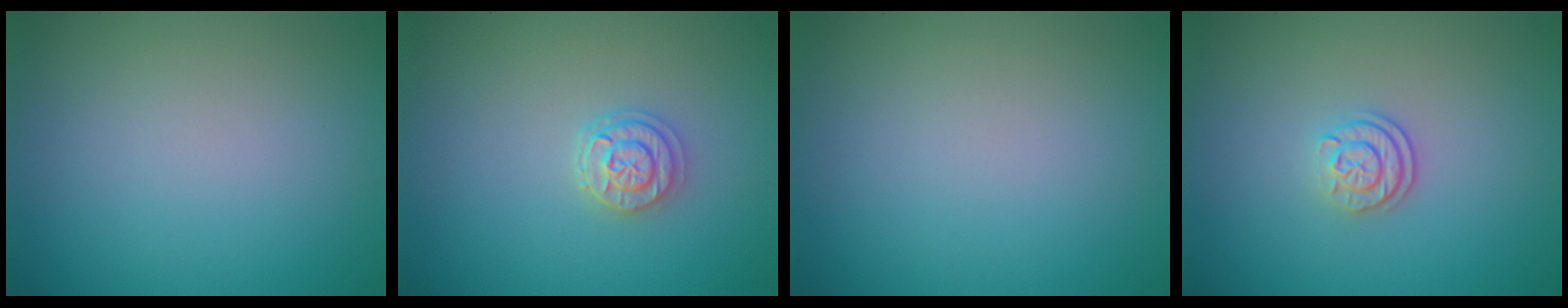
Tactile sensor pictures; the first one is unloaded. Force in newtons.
{"total": 2.2, "press": 2.0, "slide": 0.8}
{"total": 0.0}
{"total": 2.2, "press": 1.7, "slide": 1.4}